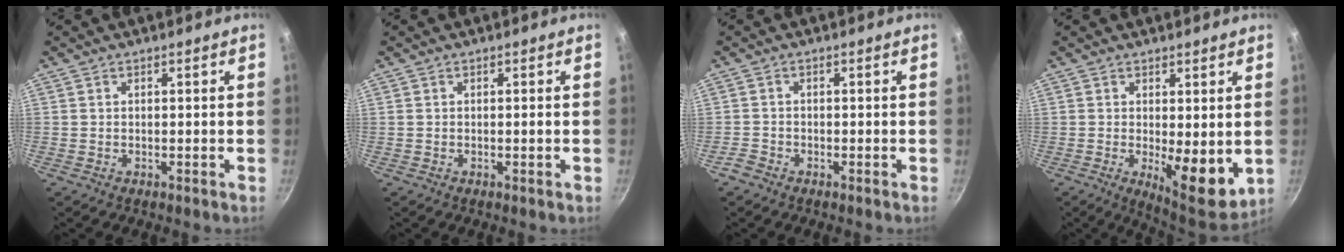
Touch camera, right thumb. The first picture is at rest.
{"total": 0.5, "force": [-0.1, 0.1, 0.5], "torque": [-0.009, 0.000, -0.004]}
{"total": 2.0, "force": [-1.5, 1.2, 0.5], "torque": [-0.013, 0.012, -0.031]}
{"total": 10.0, "force": [-0.6, 3.7, 9.2], "torque": [-0.108, -0.021, 0.004]}